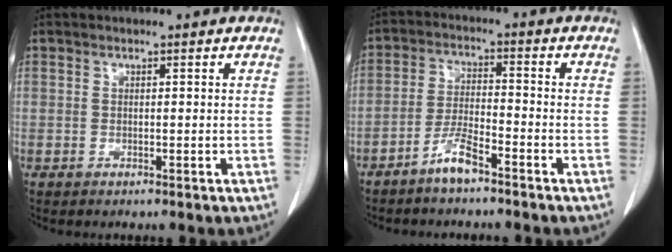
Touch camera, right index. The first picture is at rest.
{"total": 5.0, "force": [-3.8, 0.7, 3.2], "torque": [-0.066, 0.000, -0.074]}